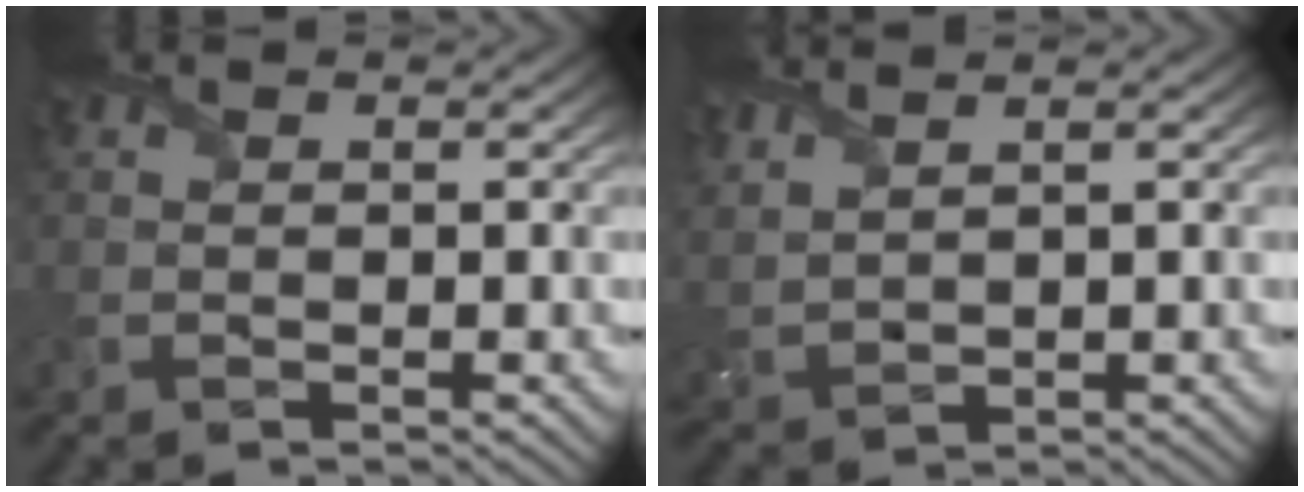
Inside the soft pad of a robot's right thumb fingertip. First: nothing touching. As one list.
[{"total": 4.0, "force": [3.1, 1.2, 2.2], "torque": [-0.067, 0.008, 0.068]}]